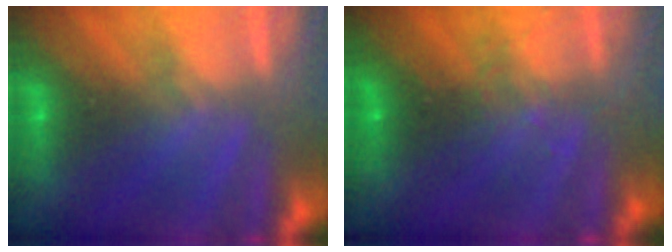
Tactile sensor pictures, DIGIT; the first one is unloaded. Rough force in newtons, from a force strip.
{"total": 2.9}